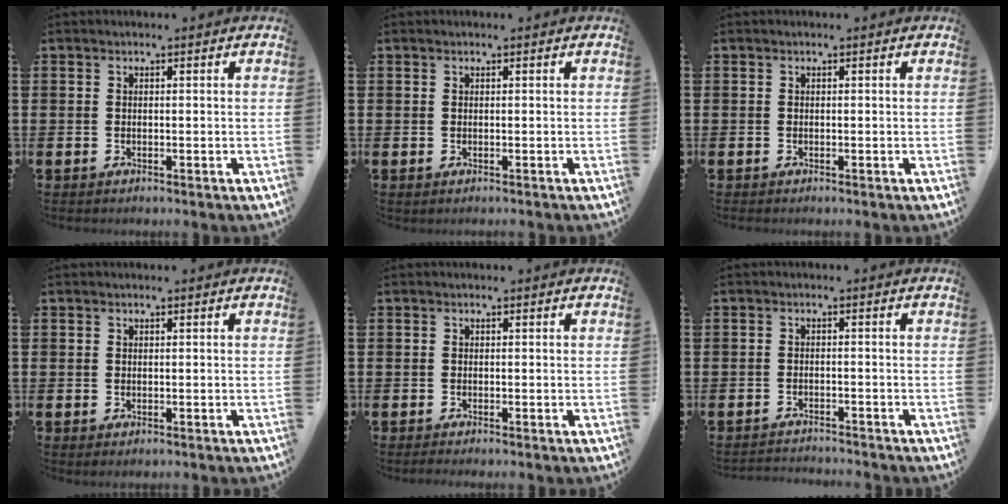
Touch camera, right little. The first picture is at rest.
{"total": 0.0}
{"total": 0.0}
{"total": 0.0}
{"total": 0.6, "force": [-0.6, 0.0, 0.2], "torque": [-0.004, -0.002, -0.012]}
{"total": 2.0, "force": [-2.0, 0.0, -0.2], "torque": [-0.002, 0.002, -0.043]}